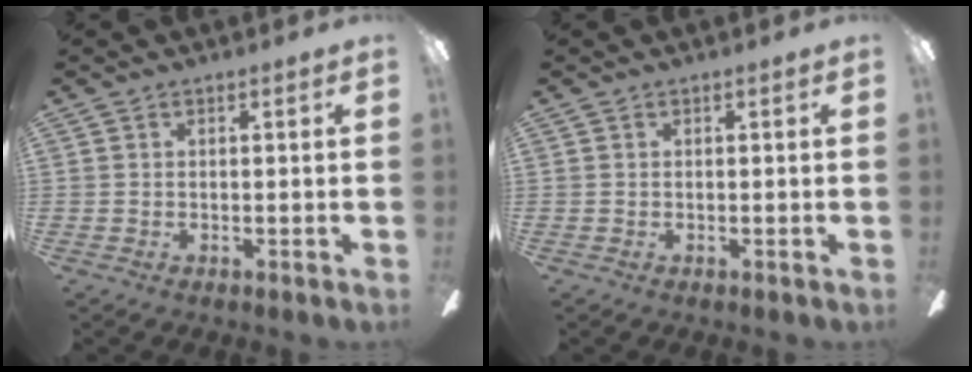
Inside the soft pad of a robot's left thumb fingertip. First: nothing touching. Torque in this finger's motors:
{"motor_torque": [0.01, 0.01, -0.05, 0.04, 0.00]}